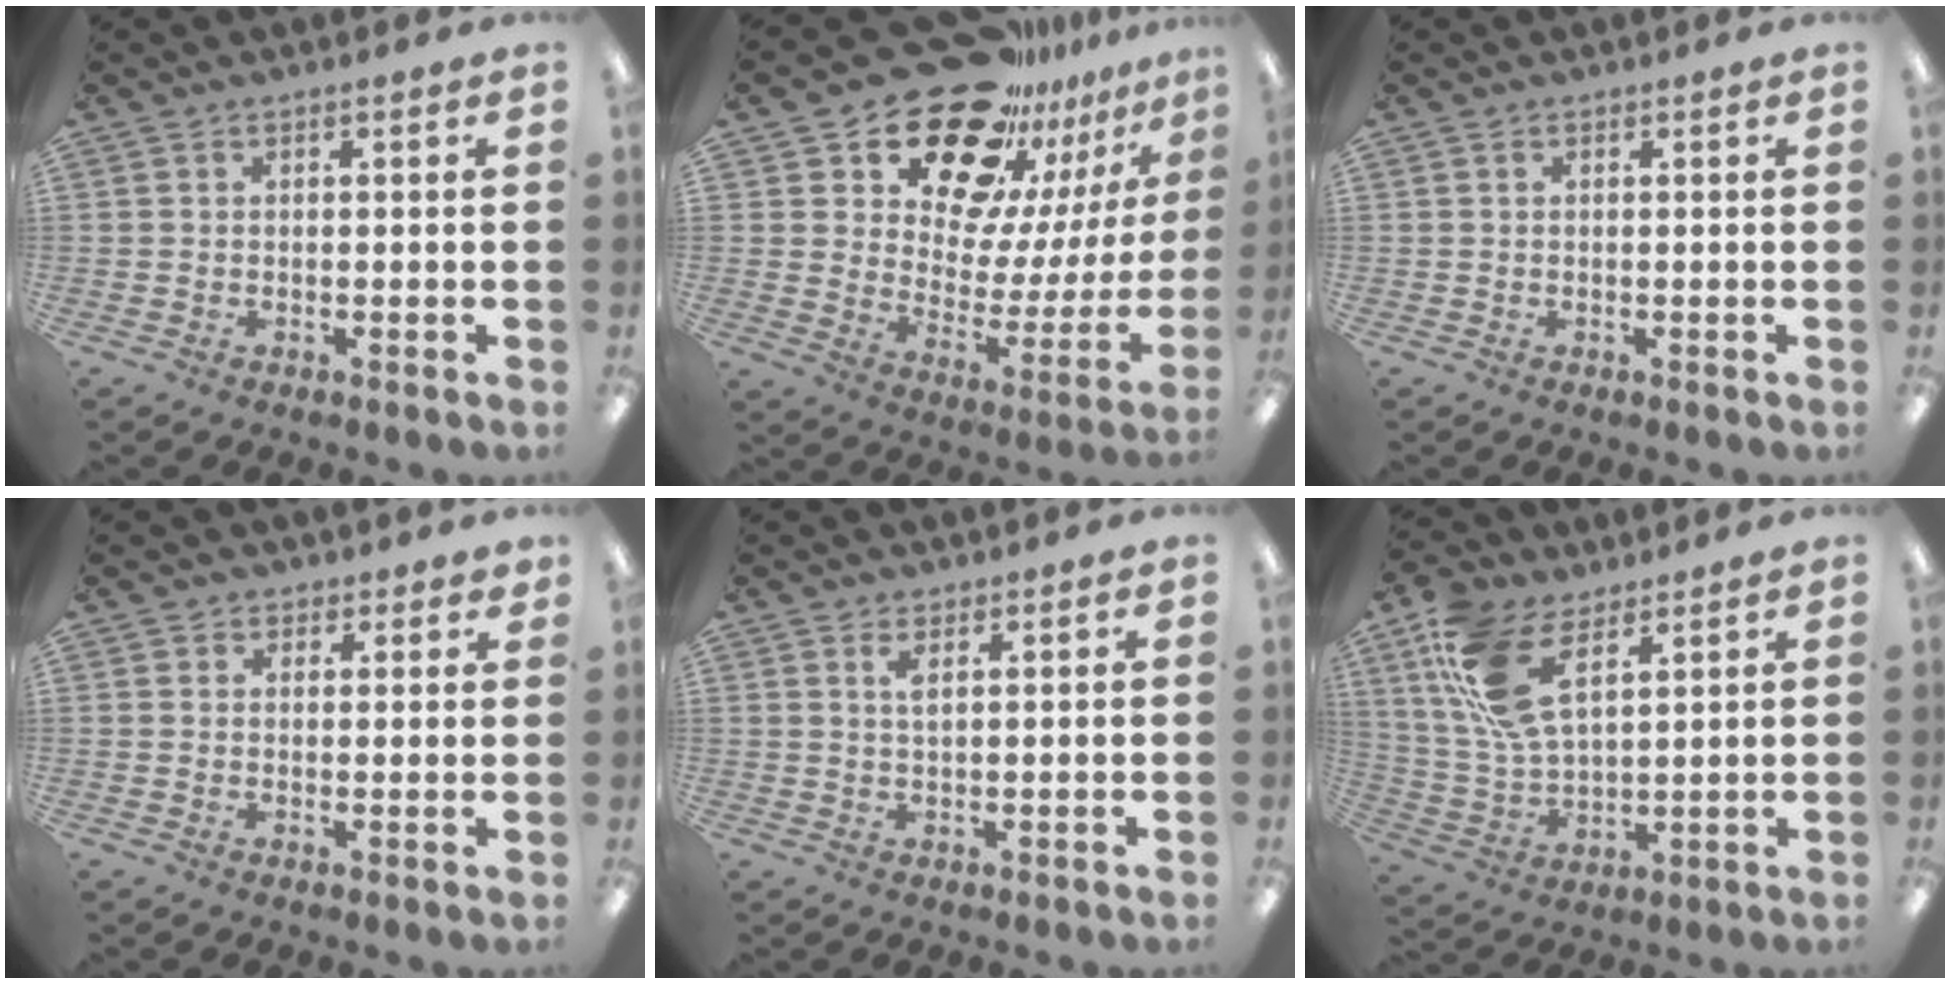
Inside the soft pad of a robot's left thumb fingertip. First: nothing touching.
{"total": 22.0, "force": [16.9, 11.1, 8.6], "torque": [-0.153, -0.112, 0.303]}
{"total": 0.0}
{"total": 2.0, "force": [1.5, 1.3, 0.1], "torque": [0.005, -0.003, 0.027]}
{"total": 2.2, "force": [1.5, 0.6, 1.5], "torque": [-0.035, 0.001, 0.026]}
{"total": 14.8, "force": [8.3, 6.8, 10.2], "torque": [-0.230, -0.022, 0.152]}